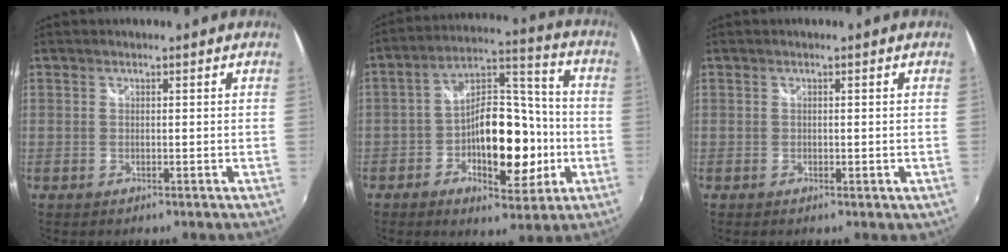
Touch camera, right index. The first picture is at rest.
{"total": 15.8, "force": [-4.3, 8.5, 12.6], "torque": [-0.215, 0.034, -0.058]}
{"total": 0.5, "force": [-0.1, 0.4, 0.3], "torque": [-0.003, -0.002, -0.002]}